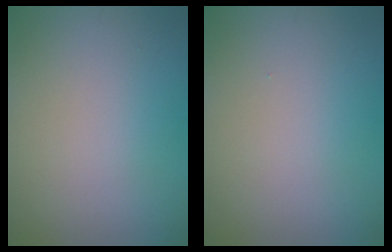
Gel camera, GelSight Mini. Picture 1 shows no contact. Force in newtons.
{"total": 0.0}